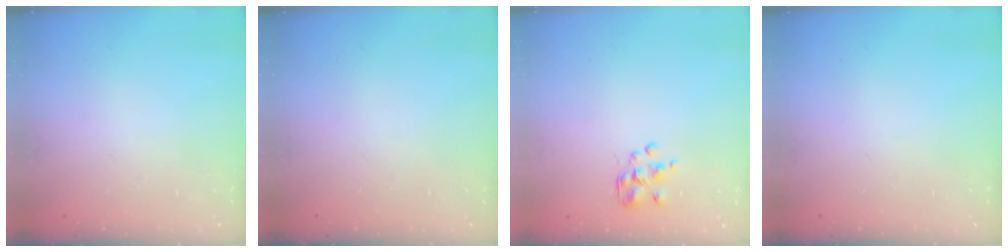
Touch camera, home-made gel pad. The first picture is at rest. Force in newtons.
{"total": 0.0}
{"total": 2.3, "press": 2.2, "slide": 0.7}
{"total": 0.0}